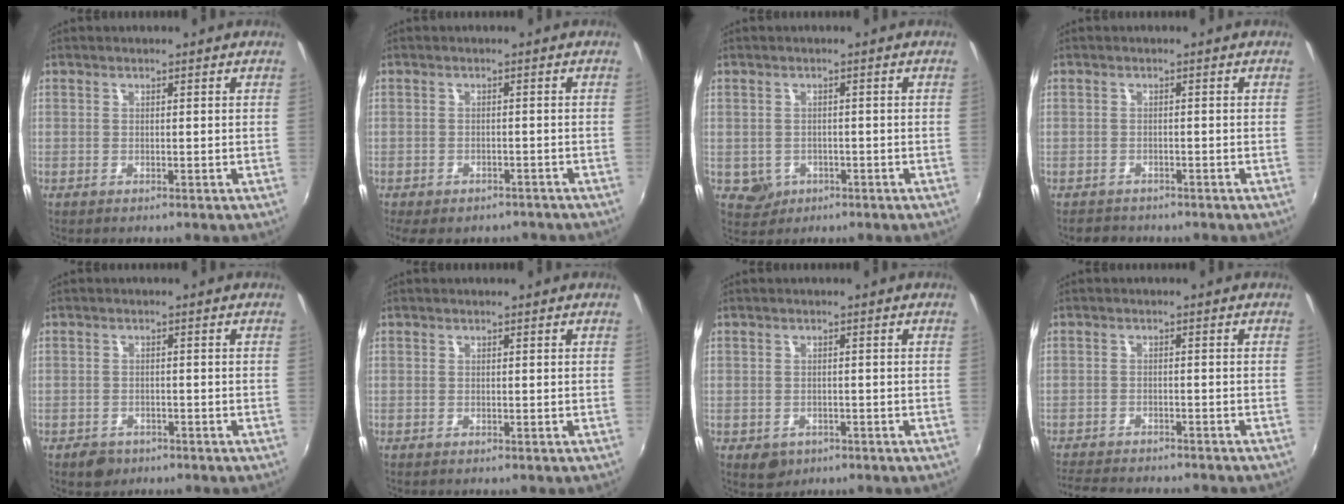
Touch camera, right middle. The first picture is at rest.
{"total": 8.5, "force": [-6.6, 3.8, 3.8], "torque": [-0.084, -0.029, -0.088]}
{"total": 3.5, "force": [-1.1, 3.2, 0.8], "torque": [-0.024, 0.000, -0.008]}
{"total": 2.8, "force": [-2.4, 1.4, 0.3], "torque": [-0.015, -0.003, -0.042]}
{"total": 3.2, "force": [-2.1, 2.2, 0.9], "torque": [-0.024, -0.002, -0.031]}
{"total": 0.0}
{"total": 3.4, "force": [-1.6, 2.7, 1.3], "torque": [-0.028, -0.006, -0.018]}
{"total": 9.8, "force": [-9.0, 1.9, 3.6], "torque": [-0.092, -0.016, -0.139]}